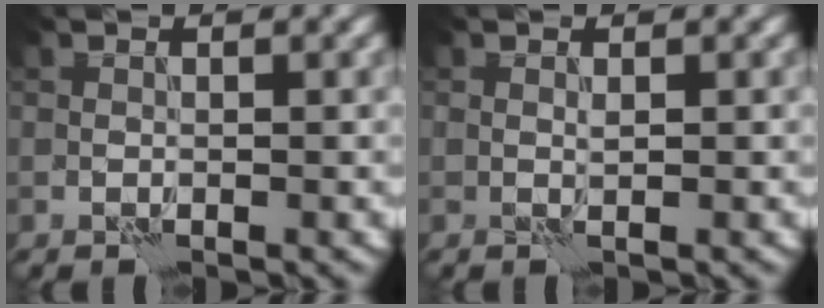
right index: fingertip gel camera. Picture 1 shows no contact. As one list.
[{"total": 0.9, "force": [0.6, -0.6, -0.3], "torque": [0.002, -0.001, 0.015]}]